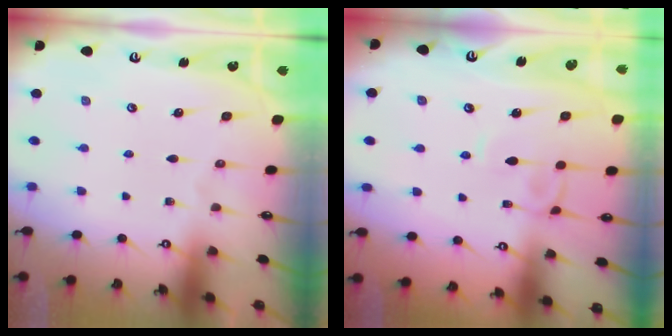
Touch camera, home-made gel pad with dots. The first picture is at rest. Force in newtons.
{"total": 3.4, "press": 3.4, "slide": 0.1}